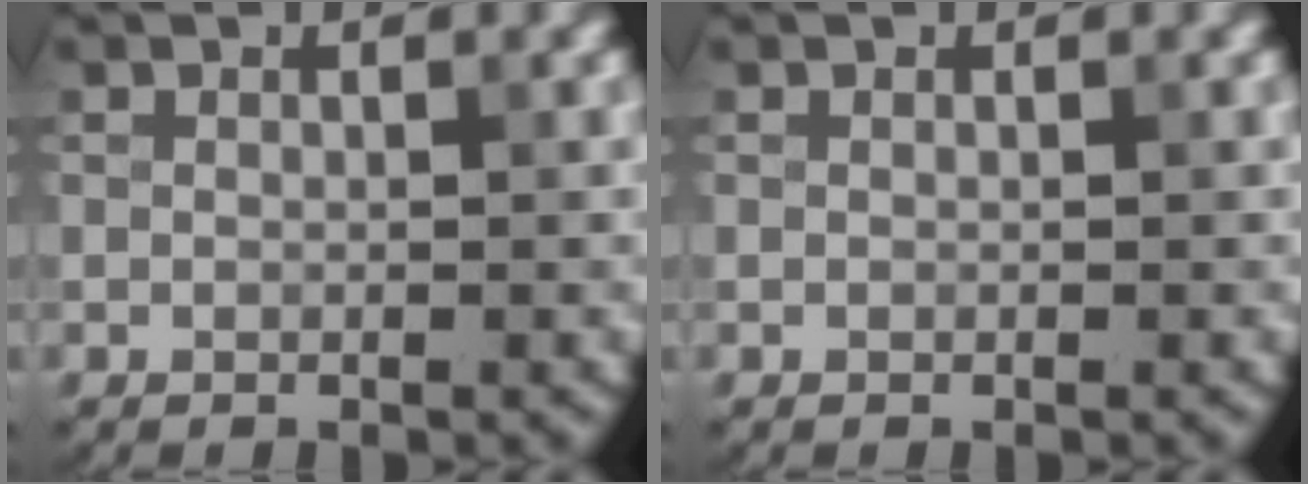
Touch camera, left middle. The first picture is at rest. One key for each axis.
{"total": 0.0}